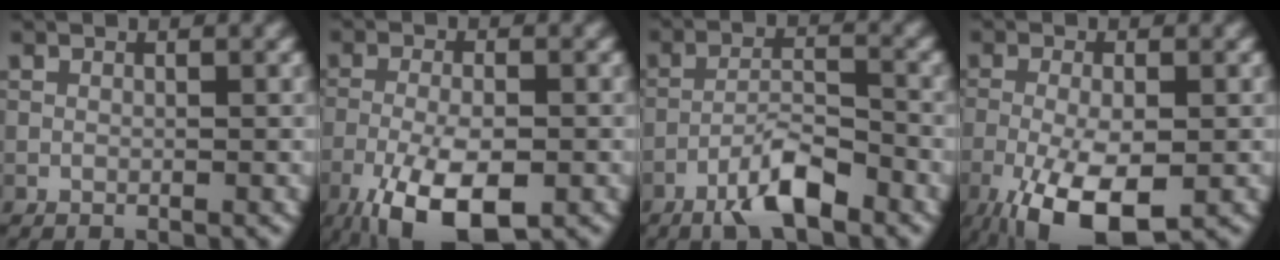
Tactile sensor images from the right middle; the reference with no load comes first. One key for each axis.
{"total": 8.2, "fx": -4.4, "fy": 3.0, "fz": 6.2, "tx": -0.124, "ty": -0.012, "tz": -0.078}
{"total": 4.8, "fx": -3.3, "fy": 1.1, "fz": 3.3, "tx": -0.061, "ty": 0.009, "tz": -0.066}
{"total": 7.7, "fx": -3.5, "fy": 2.8, "fz": 6.2, "tx": -0.126, "ty": -0.012, "tz": -0.058}